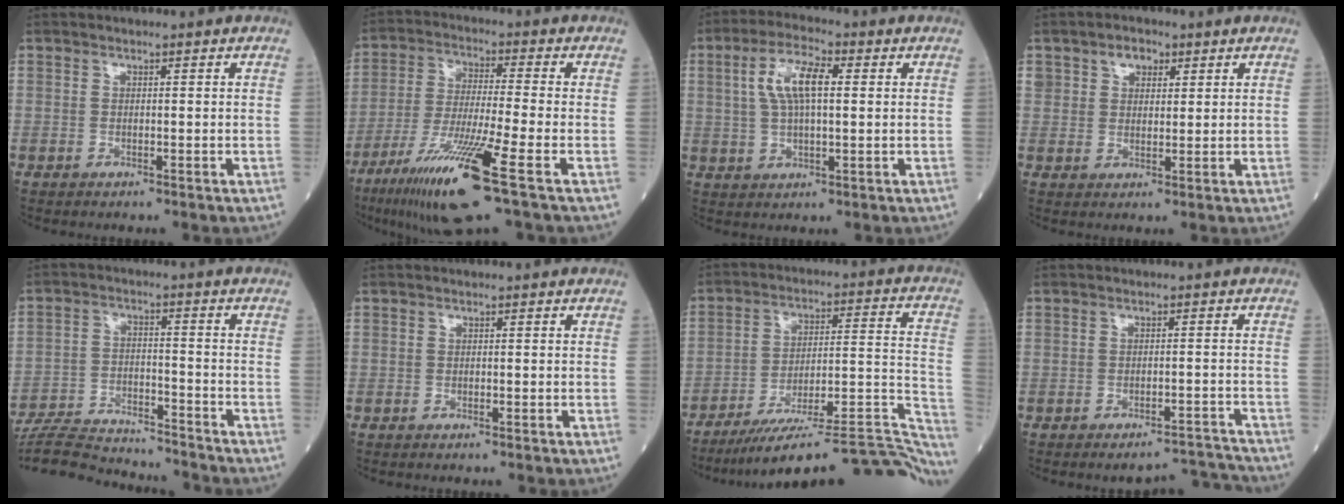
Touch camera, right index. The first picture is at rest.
{"total": 14.3, "force": [-7.4, -0.5, 12.2], "torque": [-0.243, -0.038, -0.134]}
{"total": 8.0, "force": [1.9, 2.4, 7.4], "torque": [-0.152, 0.015, 0.035]}
{"total": 4.0, "force": [2.2, 2.9, 1.9], "torque": [-0.032, 0.012, 0.041]}
{"total": 14.5, "force": [-14.0, 1.7, 3.5], "torque": [-0.063, 0.002, -0.220]}
{"total": 0.0}
{"total": 25.9, "force": [-22.5, 1.8, 12.6], "torque": [-0.084, 0.018, -0.318]}
{"total": 3.9, "force": [-3.8, -0.6, -0.2], "torque": [0.020, 0.011, -0.051]}